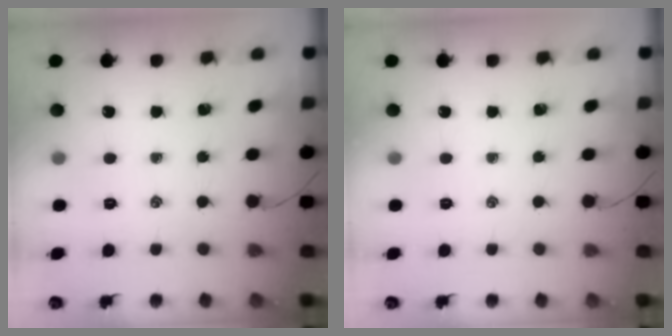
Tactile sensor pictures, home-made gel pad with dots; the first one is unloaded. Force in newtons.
{"total": 0.0}